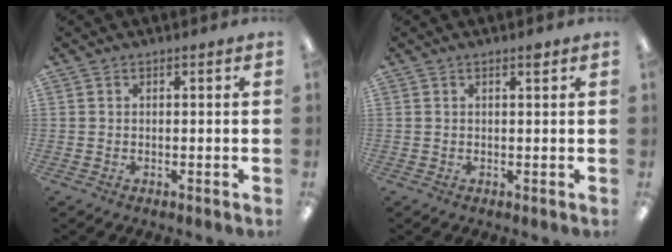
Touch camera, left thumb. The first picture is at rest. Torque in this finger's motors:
{"motor_torque": [0.10, -0.01, 0.08, 0.01, 0.03]}